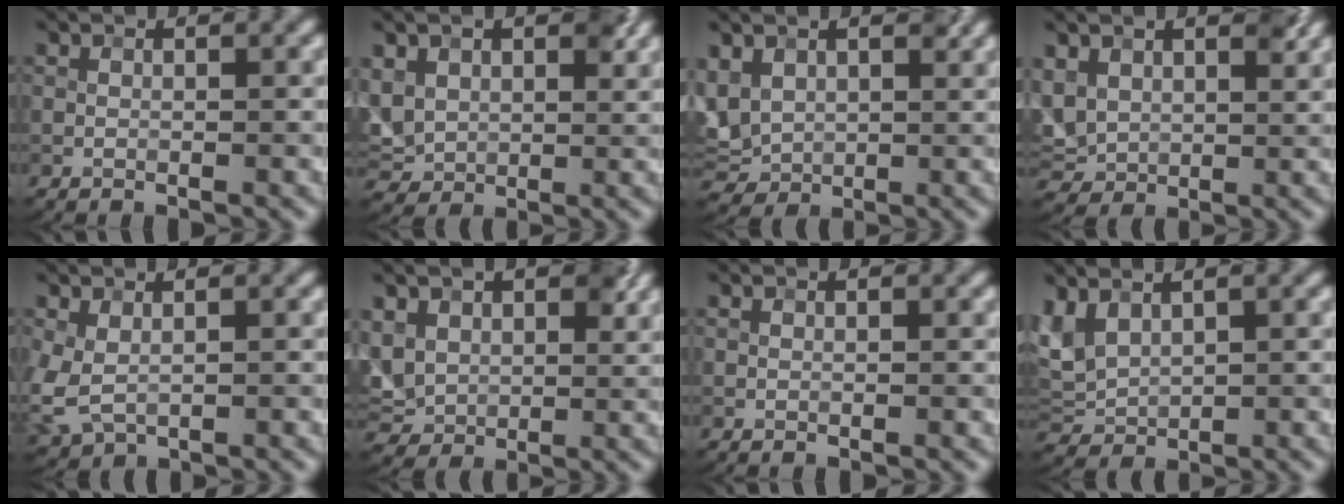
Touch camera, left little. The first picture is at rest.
{"total": 5.8, "force": [2.0, 4.6, 3.0], "torque": [-0.089, 0.001, 0.040]}
{"total": 5.3, "force": [1.9, 4.1, 2.8], "torque": [-0.085, 0.003, 0.043]}
{"total": 5.4, "force": [2.3, 4.0, 2.8], "torque": [-0.084, -0.001, 0.045]}
{"total": 3.6, "force": [-0.4, 2.5, 2.6], "torque": [-0.074, -0.013, 0.000]}
{"total": 6.6, "force": [2.3, 5.1, 3.4], "torque": [-0.095, 0.006, 0.041]}
{"total": 0.0}
{"total": 3.0, "force": [1.5, 1.9, 1.7], "torque": [-0.044, 0.004, 0.036]}